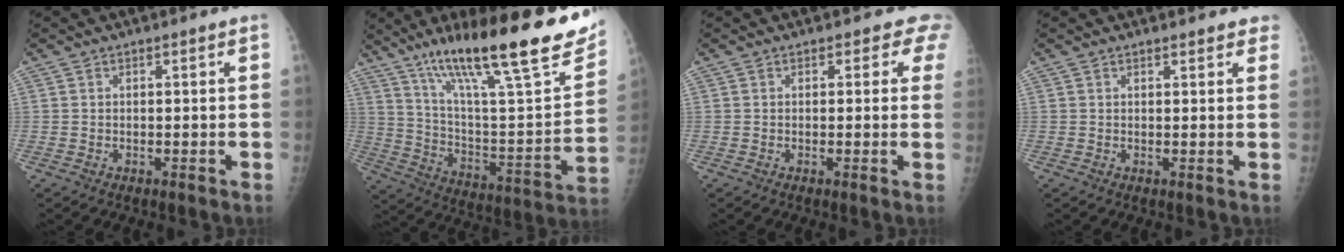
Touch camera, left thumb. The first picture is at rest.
{"total": 30.5, "force": [19.1, 6.4, 22.9], "torque": [-0.331, -0.042, 0.313]}
{"total": 3.0, "force": [2.1, 1.9, 0.9], "torque": [0.020, -0.008, 0.003]}
{"total": 3.0, "force": [2.7, 1.1, 0.9], "torque": [0.014, -0.005, 0.022]}